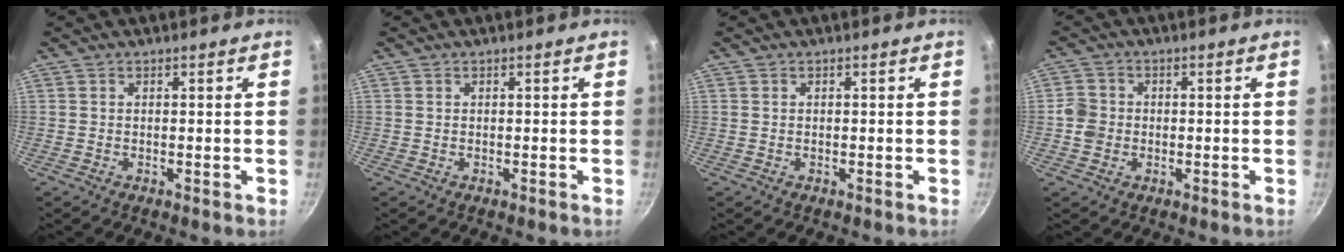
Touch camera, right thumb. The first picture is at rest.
{"total": 0.0}
{"total": 0.0}
{"total": 4.0, "force": [-0.7, 3.7, 1.5], "torque": [-0.015, 0.013, -0.020]}